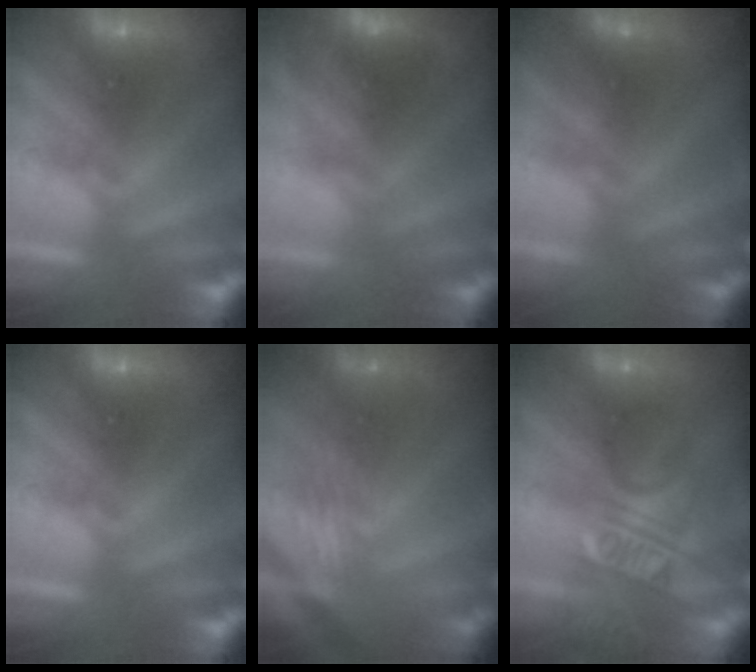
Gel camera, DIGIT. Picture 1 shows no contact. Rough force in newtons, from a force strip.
{"total": 2.3}
{"total": 2.2}
{"total": 0.0}
{"total": 2.2}
{"total": 2.3}